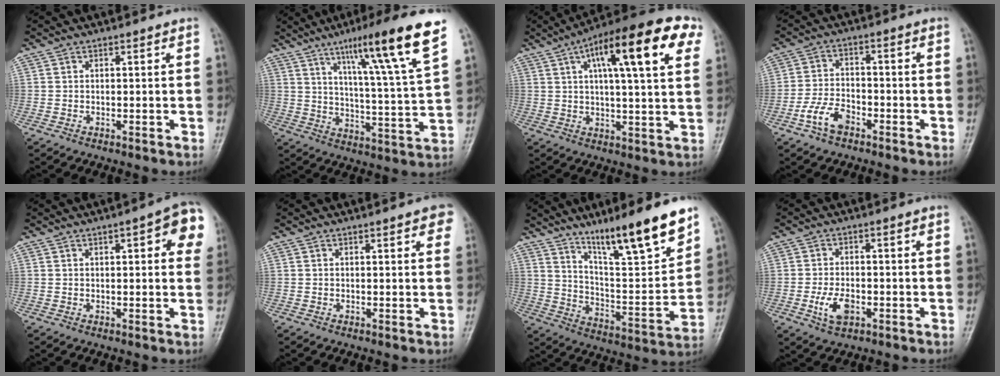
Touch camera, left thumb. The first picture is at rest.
{"total": 17.7, "force": [10.5, 1.0, 14.2], "torque": [-0.207, -0.046, 0.160]}
{"total": 19.5, "force": [7.8, 5.3, 17.1], "torque": [-0.236, 0.017, 0.108]}
{"total": 6.3, "force": [-3.7, 3.5, 3.8], "torque": [-0.072, 0.025, -0.072]}
{"total": 8.8, "force": [3.1, 2.8, 7.7], "torque": [-0.065, 0.004, 0.027]}
{"total": 4.0, "force": [2.0, 1.3, 3.1], "torque": [-0.022, -0.001, 0.018]}
{"total": 18.3, "force": [12.9, 2.5, 12.7], "torque": [-0.175, -0.079, 0.221]}
{"total": 5.4, "force": [-2.0, 3.1, 4.1], "torque": [-0.078, 0.008, -0.033]}